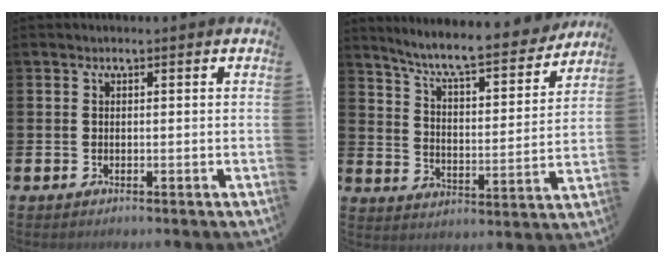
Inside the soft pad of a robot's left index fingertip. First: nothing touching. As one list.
[{"total": 8.1, "force": [7.5, 0.9, 3.0], "torque": [-0.088, -0.057, 0.124]}]